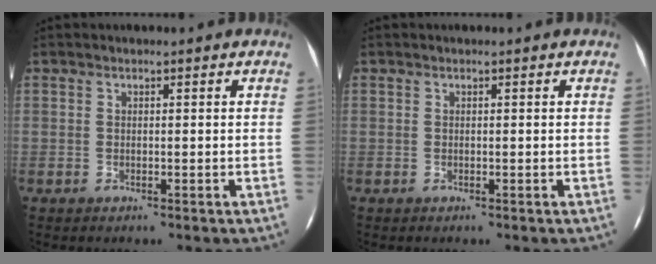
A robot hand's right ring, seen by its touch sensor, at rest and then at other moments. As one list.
[{"total": 0.0}]